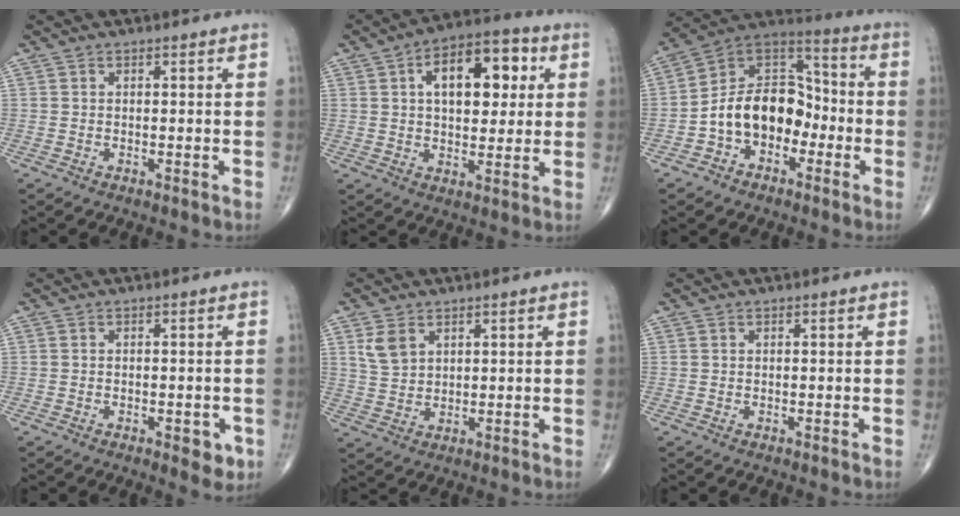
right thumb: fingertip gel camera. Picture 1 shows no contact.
{"total": 14.8, "force": [4.0, 8.0, 11.8], "torque": [-0.142, 0.011, 0.056]}
{"total": 14.8, "force": [-3.9, 10.3, 9.9], "torque": [-0.134, 0.061, -0.081]}
{"total": 3.7, "force": [-1.5, 1.6, 2.9], "torque": [-0.024, -0.003, -0.016]}
{"total": 4.5, "force": [2.3, 2.9, 2.5], "torque": [-0.043, -0.008, 0.053]}
{"total": 0.0}